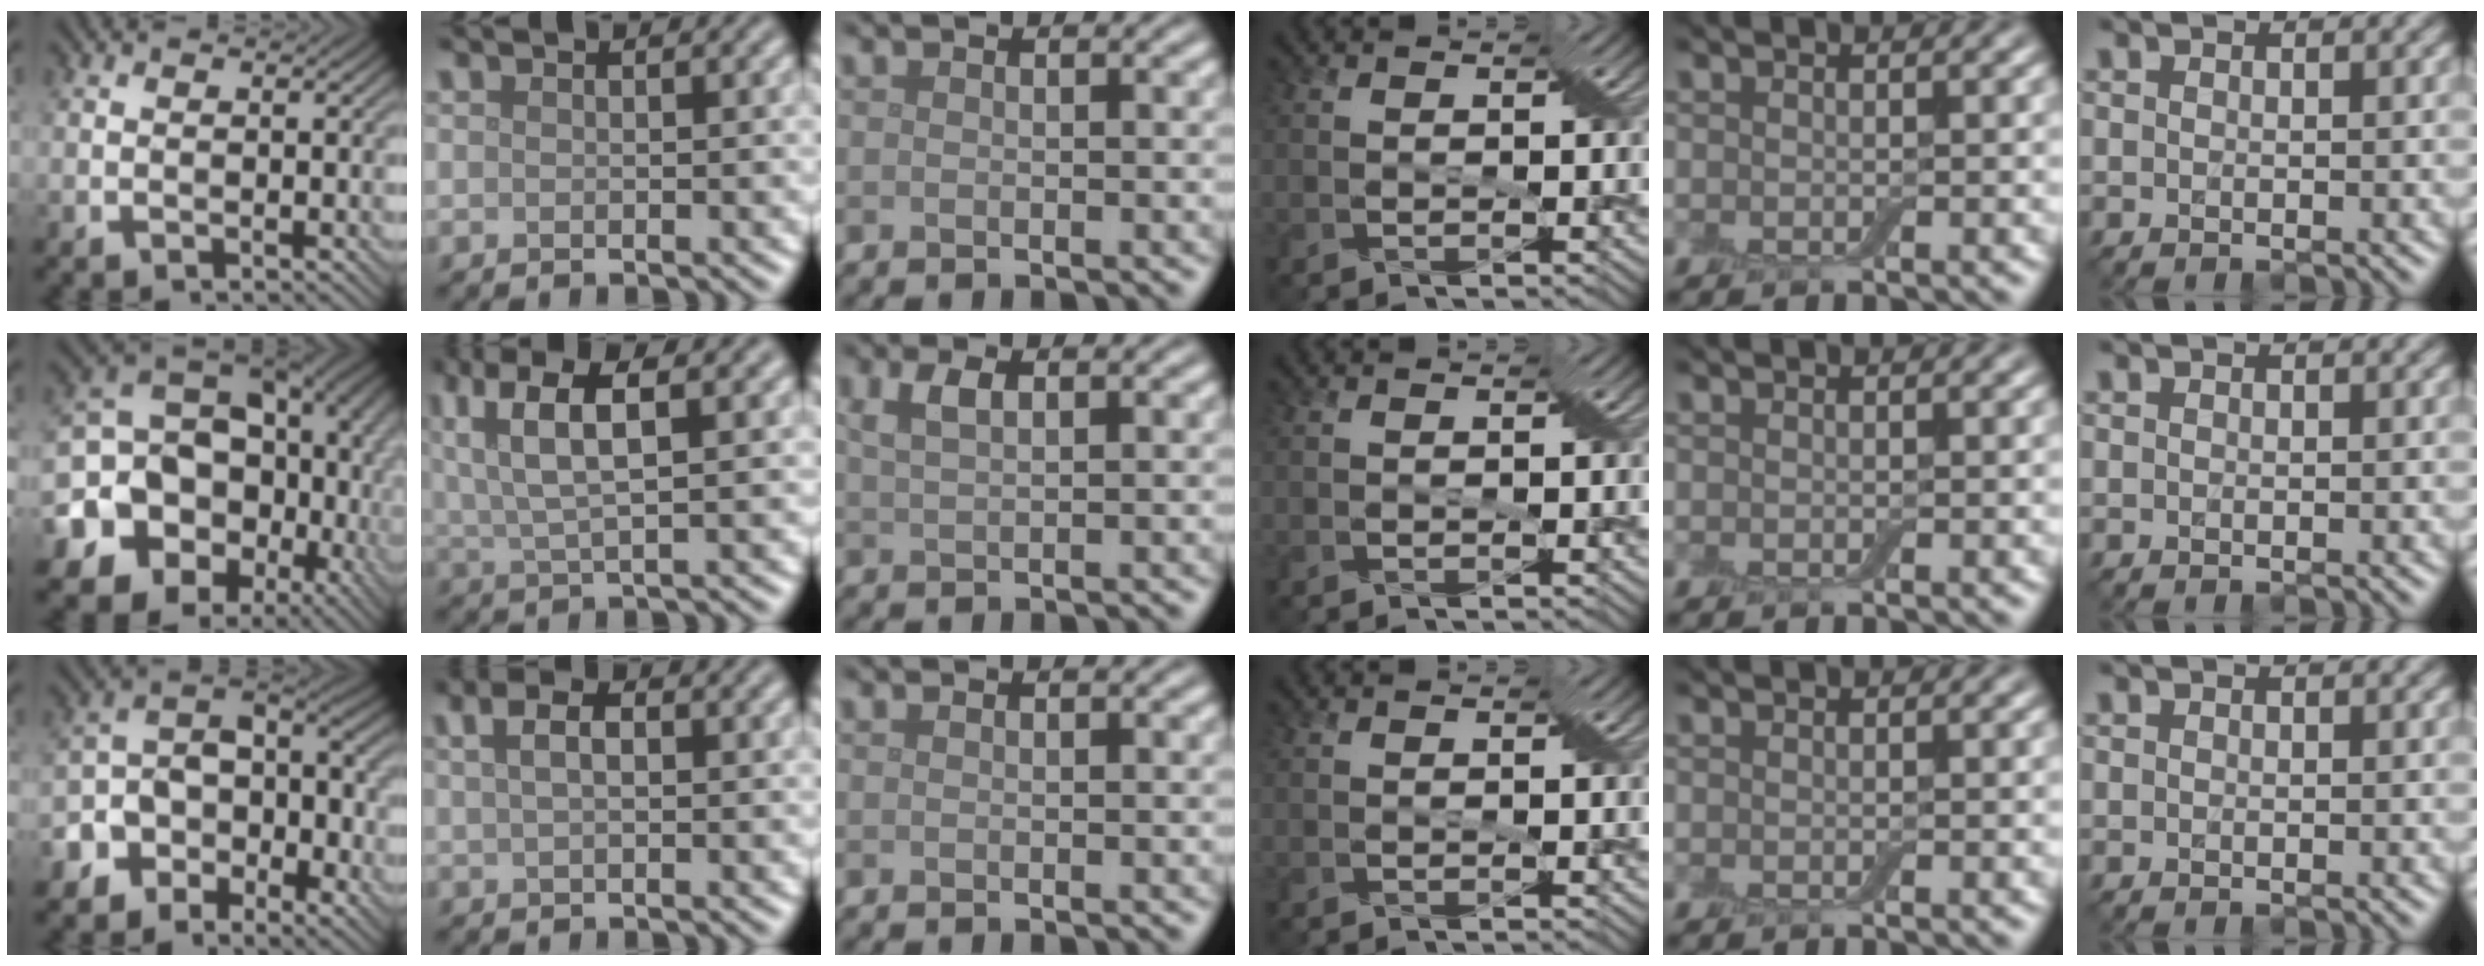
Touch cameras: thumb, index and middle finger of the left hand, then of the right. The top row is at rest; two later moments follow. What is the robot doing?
{"motion": "squeeze", "object": "air blower"}